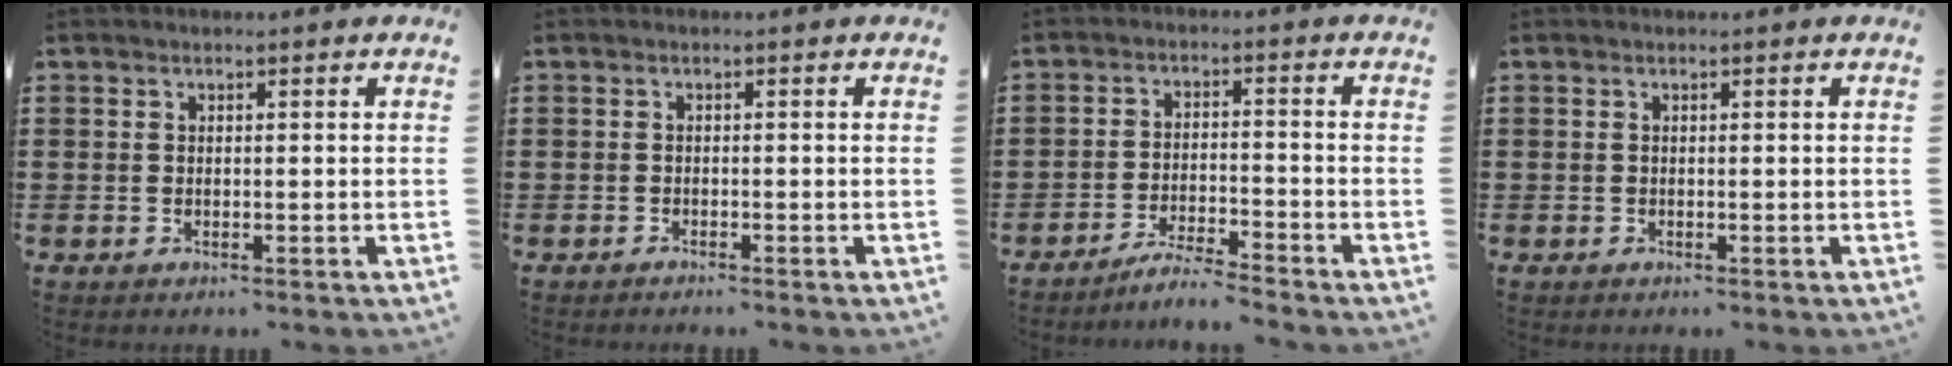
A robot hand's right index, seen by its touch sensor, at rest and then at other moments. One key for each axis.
{"total": 0.7, "fx": -0.7, "fy": -0.2, "fz": 0.1, "tx": -0.005, "ty": -0.006, "tz": -0.013}
{"total": 4.2, "fx": -4.0, "fy": -0.5, "fz": 0.9, "tx": -0.019, "ty": -0.004, "tz": -0.080}
{"total": 0.0}